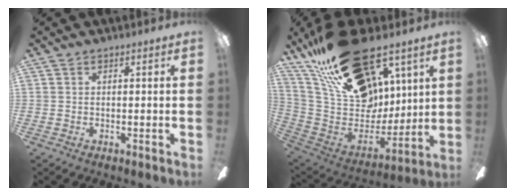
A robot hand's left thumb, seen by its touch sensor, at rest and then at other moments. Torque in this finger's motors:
{"motor_torque": [2.51, 2.50, 1.23, -1.54, 0.47]}